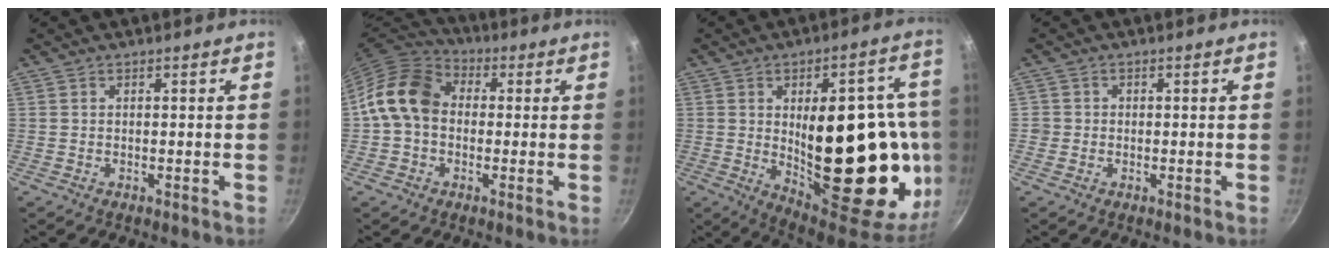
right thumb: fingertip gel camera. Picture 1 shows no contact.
{"total": 11.8, "force": [0.2, 9.2, 7.4], "torque": [-0.103, 0.027, -0.019]}
{"total": 32.7, "force": [-2.5, 14.8, 29.0], "torque": [-0.339, 0.000, -0.004]}
{"total": 1.6, "force": [-0.4, 1.6, 0.3], "torque": [0.001, 0.006, -0.007]}